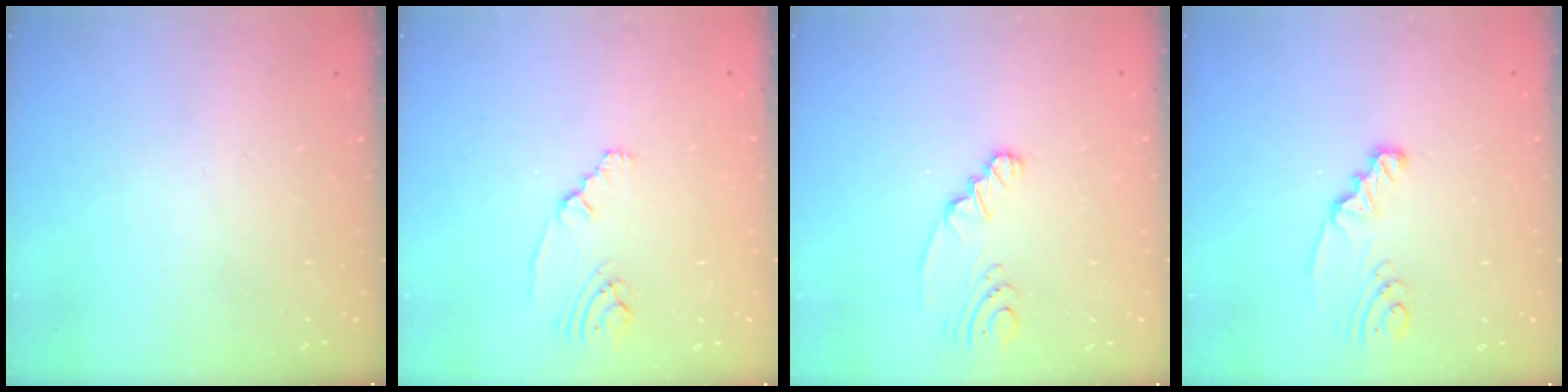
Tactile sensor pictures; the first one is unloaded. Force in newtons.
{"total": 2.2, "press": 2.1, "slide": 0.6}
{"total": 2.9, "press": 2.7, "slide": 1.2}
{"total": 2.4, "press": 2.4, "slide": 0.2}